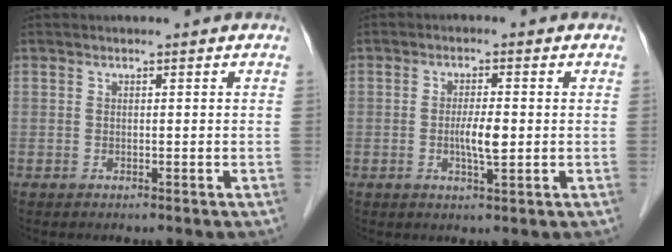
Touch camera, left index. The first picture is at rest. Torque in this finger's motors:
{"motor_torque": [0.43, 0.33, 0.12, 0.04]}